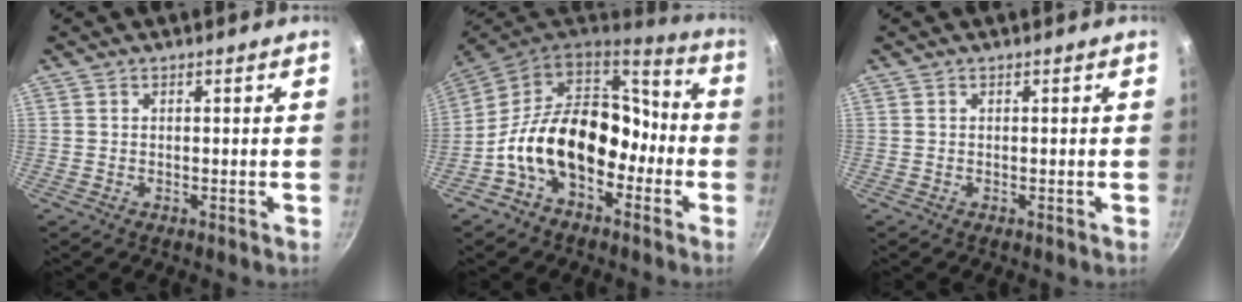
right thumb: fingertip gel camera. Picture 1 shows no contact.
{"total": 19.6, "force": [-4.9, 13.1, 13.7], "torque": [-0.191, 0.072, -0.097]}
{"total": 0.0}